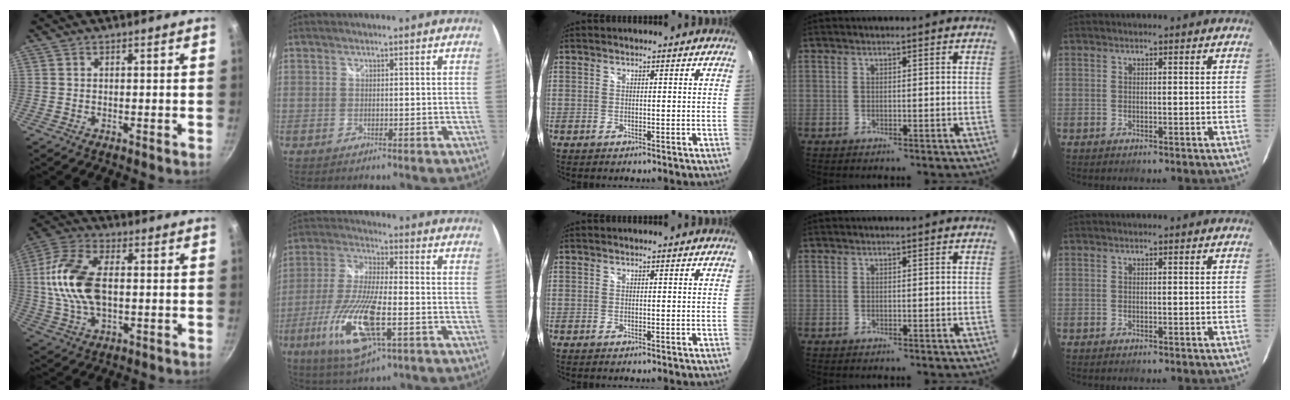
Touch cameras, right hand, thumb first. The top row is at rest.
{"thumb": {"total": 15.0, "force": [0.7, 8.5, 12.4], "torque": [-0.242, 0.018, 0.004]}, "index": {"total": 17.7, "force": [-6.3, 5.1, 15.7], "torque": [-0.331, -0.030, -0.120]}}